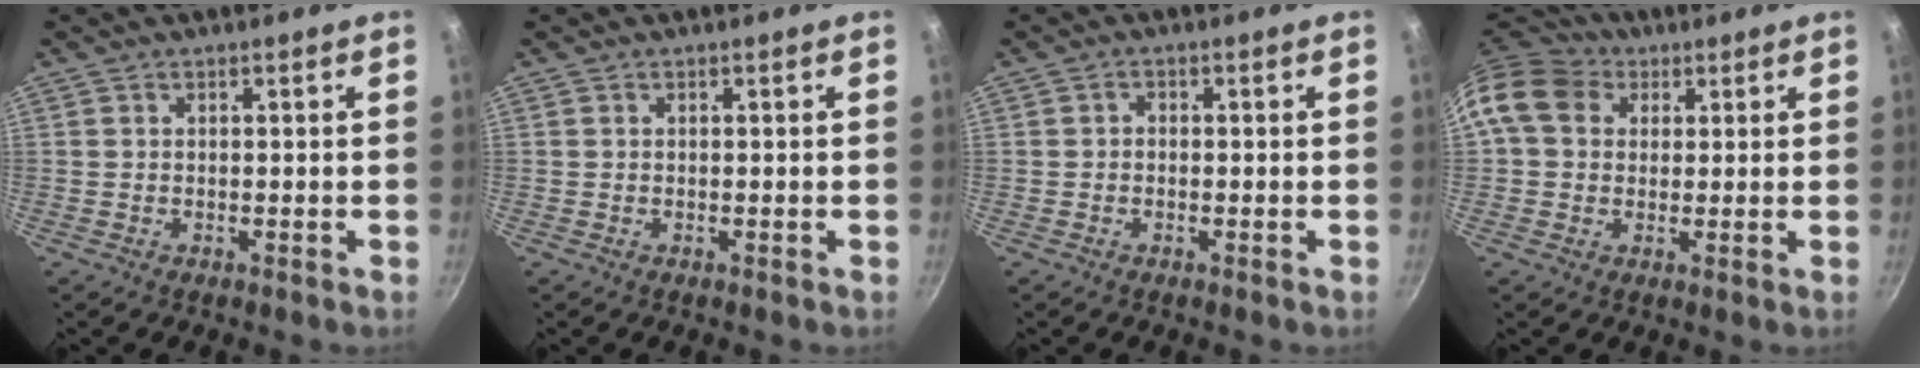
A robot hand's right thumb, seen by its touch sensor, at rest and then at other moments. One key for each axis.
{"total": 0.0}
{"total": 1.1, "fx": -0.2, "fy": 0.9, "fz": 0.6, "tx": -0.009, "ty": 0.006, "tz": -0.005}
{"total": 11.7, "fx": 3.7, "fy": 9.4, "fz": 5.8, "tx": -0.091, "ty": 0.015, "tz": 0.053}